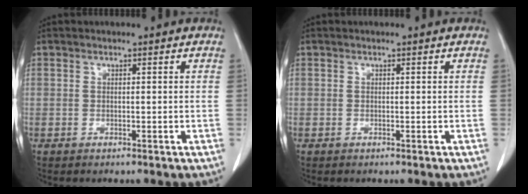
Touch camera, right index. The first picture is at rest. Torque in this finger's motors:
{"motor_torque": [0.00, 0.01, 0.00, 0.00]}